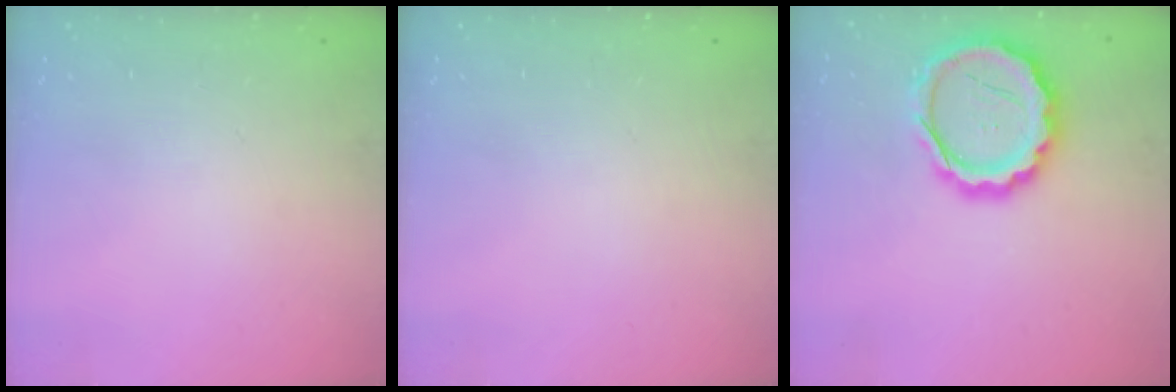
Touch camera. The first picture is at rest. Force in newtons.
{"total": 0.0}
{"total": 16.6, "press": 16.3, "slide": 3.3}